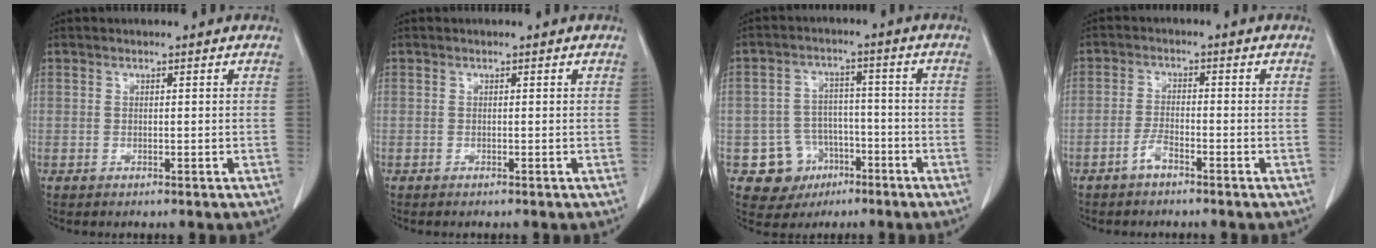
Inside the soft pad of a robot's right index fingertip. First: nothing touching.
{"total": 0.0}
{"total": 8.0, "force": [-3.4, 7.2, 1.2], "torque": [-0.014, 0.013, -0.040]}
{"total": 2.5, "force": [-1.8, 0.6, 1.6], "torque": [-0.030, 0.004, -0.036]}